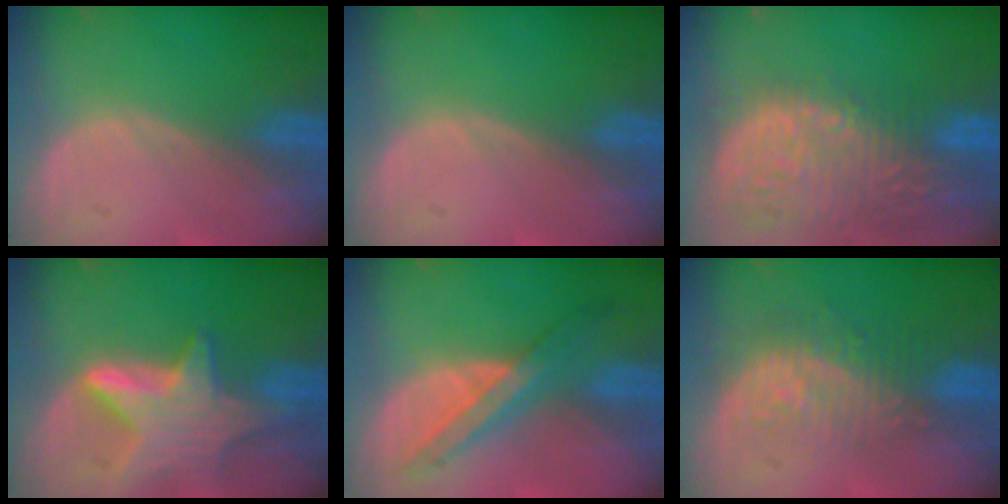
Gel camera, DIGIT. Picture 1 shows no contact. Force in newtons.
{"total": 0.0}
{"total": 15.3, "press": 12.6, "slide": 8.7}
{"total": 8.1, "press": 8.0, "slide": 0.6}
{"total": 7.2, "press": 6.2, "slide": 3.5}
{"total": 9.3, "press": 8.1, "slide": 4.5}